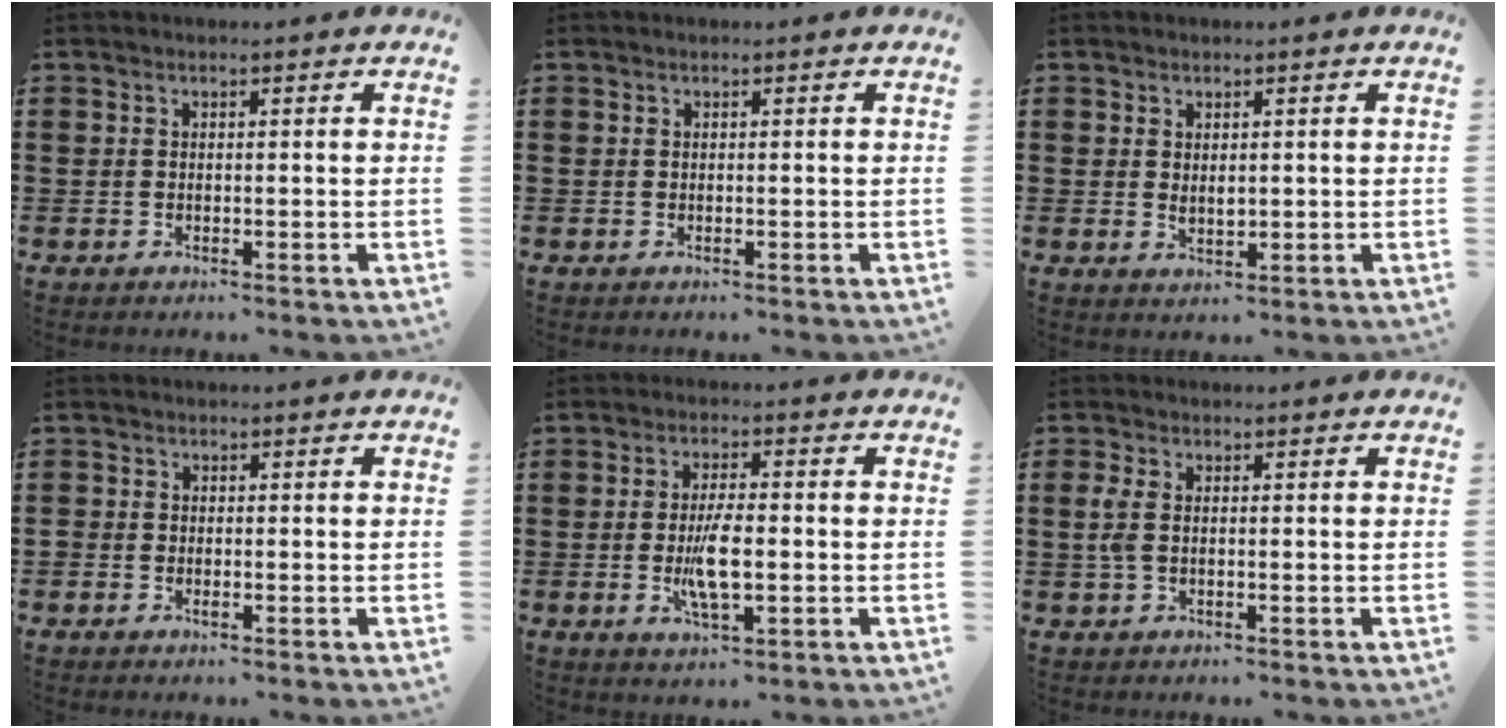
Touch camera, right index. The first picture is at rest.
{"total": 0.0}
{"total": 1.6, "force": [0.5, 0.9, 1.3], "torque": [-0.025, 0.003, 0.009]}
{"total": 1.0, "force": [-0.5, 0.7, 0.4], "torque": [-0.008, 0.000, -0.010]}
{"total": 6.5, "force": [-1.1, 2.2, 6.0], "torque": [-0.124, -0.004, -0.023]}
{"total": 2.7, "force": [-0.1, 1.5, 2.3], "torque": [-0.068, -0.003, -0.009]}